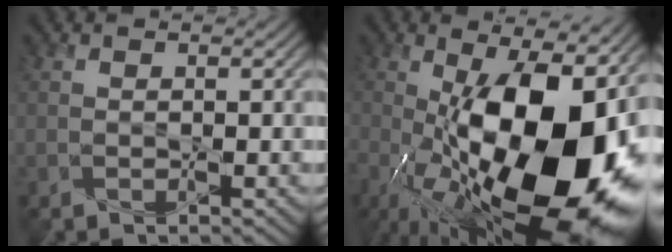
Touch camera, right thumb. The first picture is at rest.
{"total": 22.4, "force": [-3.4, 11.1, 19.2], "torque": [-0.334, -0.039, -0.037]}